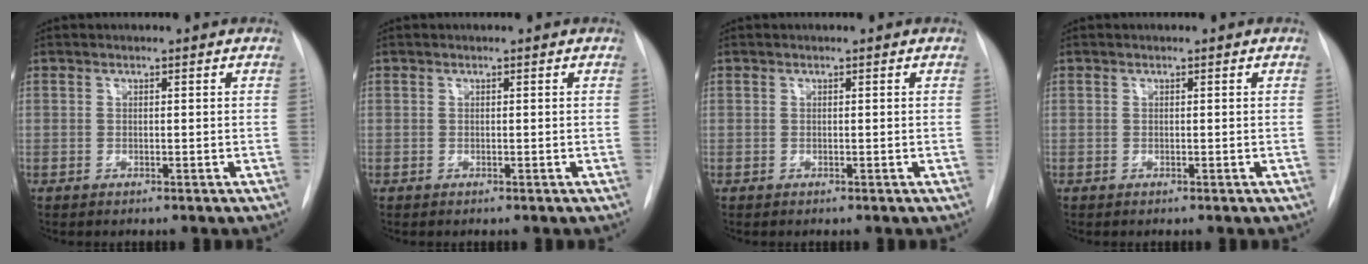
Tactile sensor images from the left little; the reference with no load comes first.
{"total": 0.0}
{"total": 0.0}
{"total": 0.0}